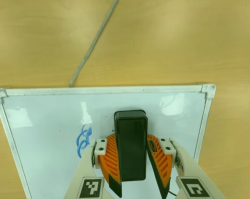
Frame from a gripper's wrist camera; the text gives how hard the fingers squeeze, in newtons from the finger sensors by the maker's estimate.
{"total": 10.4, "left": 12.0, "right": 8.7}